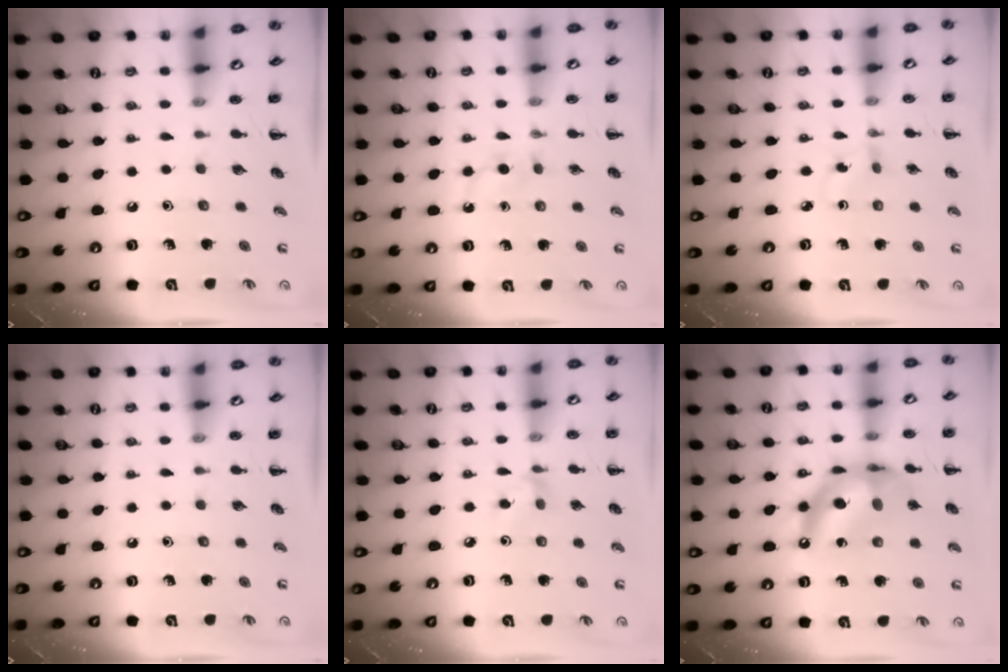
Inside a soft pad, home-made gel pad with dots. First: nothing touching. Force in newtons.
{"total": 2.8, "press": 2.6, "slide": 1.1}
{"total": 2.1, "press": 1.9, "slide": 0.9}
{"total": 0.0}
{"total": 4.5, "press": 4.3, "slide": 1.2}
{"total": 14.0, "press": 13.6, "slide": 3.6}